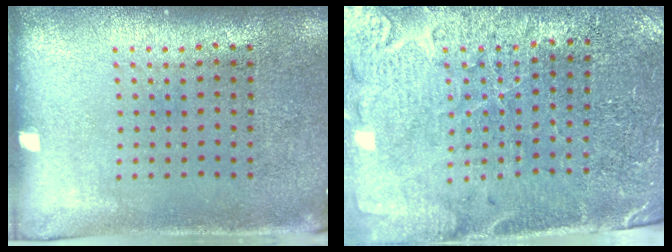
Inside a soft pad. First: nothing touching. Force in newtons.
{"total": 3.2, "press": 3.1, "slide": 0.8}